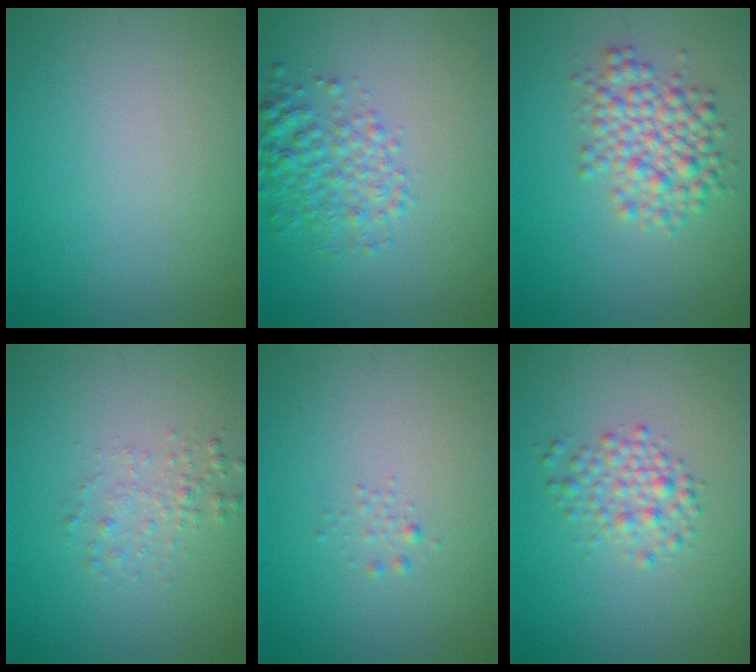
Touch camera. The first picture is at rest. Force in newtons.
{"total": 3.7, "press": 3.7, "slide": 0.1}
{"total": 4.4, "press": 4.3, "slide": 0.2}
{"total": 1.6, "press": 1.6, "slide": 0.1}
{"total": 0.7, "press": 0.7, "slide": 0.0}
{"total": 2.4, "press": 2.4, "slide": 0.1}